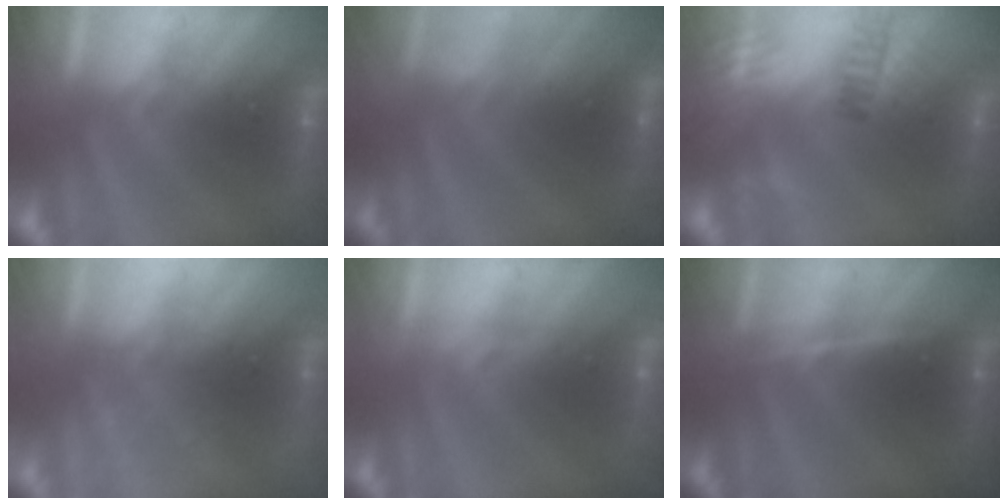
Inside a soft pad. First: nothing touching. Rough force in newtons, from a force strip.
{"total": 2.6}
{"total": 11.8}
{"total": 2.3}
{"total": 3.4}
{"total": 2.9}